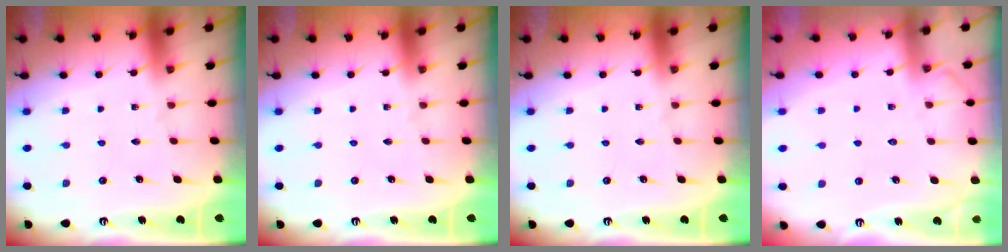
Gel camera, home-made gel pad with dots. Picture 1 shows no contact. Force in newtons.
{"total": 0.0}
{"total": 0.0}
{"total": 4.0, "press": 4.0, "slide": 0.6}